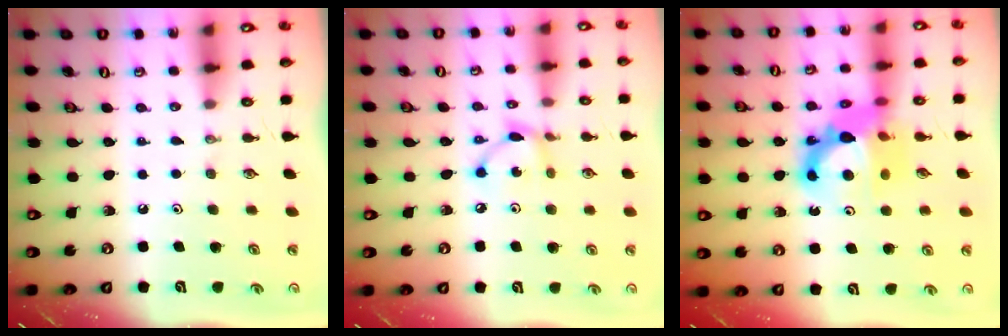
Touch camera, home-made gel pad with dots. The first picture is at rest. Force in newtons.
{"total": 6.3, "press": 6.3, "slide": 0.2}
{"total": 12.9, "press": 12.7, "slide": 2.5}